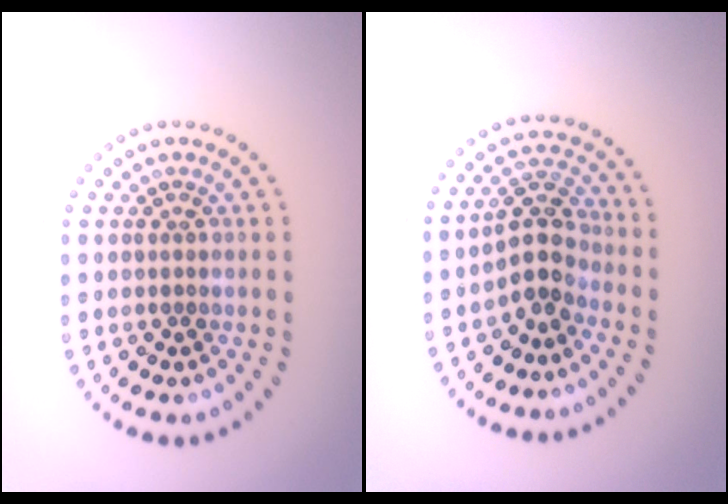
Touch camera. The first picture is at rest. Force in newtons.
{"total": 3.3, "press": 2.9, "slide": 1.6}